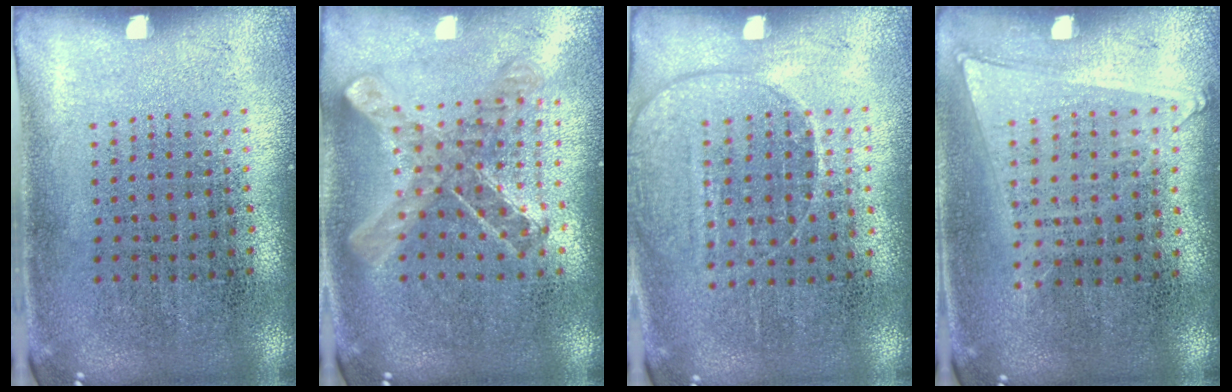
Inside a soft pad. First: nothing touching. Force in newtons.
{"total": 0.9, "press": 0.9, "slide": 0.1}
{"total": 1.4, "press": 1.3, "slide": 0.6}
{"total": 1.1, "press": 1.0, "slide": 0.5}